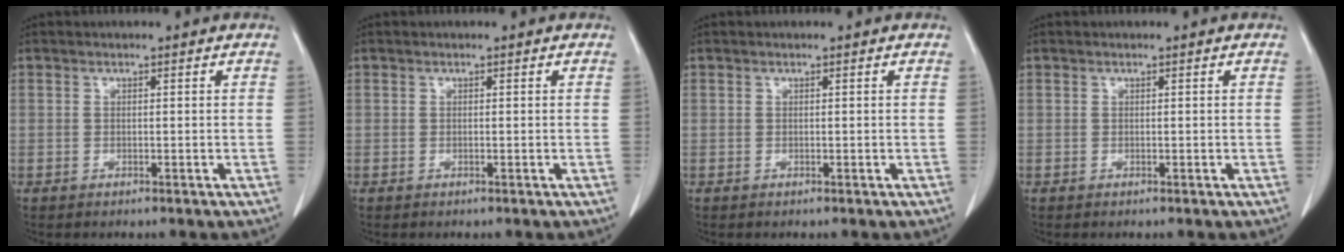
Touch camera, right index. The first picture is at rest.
{"total": 0.0}
{"total": 0.0}
{"total": 0.0}